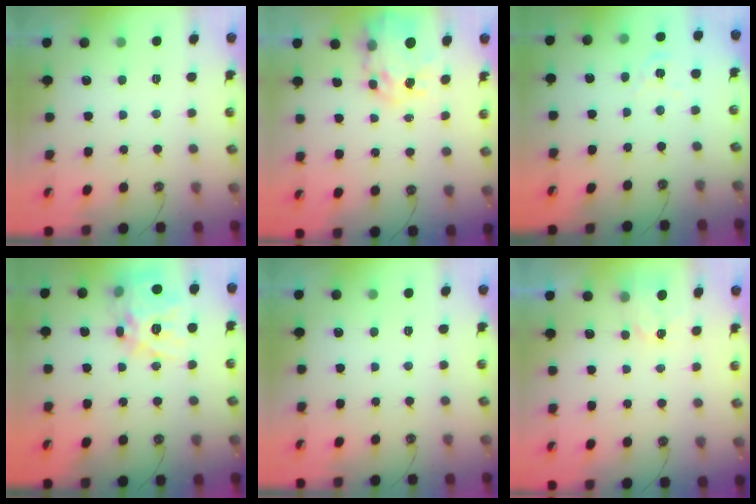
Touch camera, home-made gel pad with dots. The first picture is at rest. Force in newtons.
{"total": 10.5, "press": 10.5, "slide": 1.0}
{"total": 2.1, "press": 2.1, "slide": 0.2}
{"total": 20.2, "press": 20.0, "slide": 2.8}
{"total": 0.0}
{"total": 2.7, "press": 2.7, "slide": 0.4}